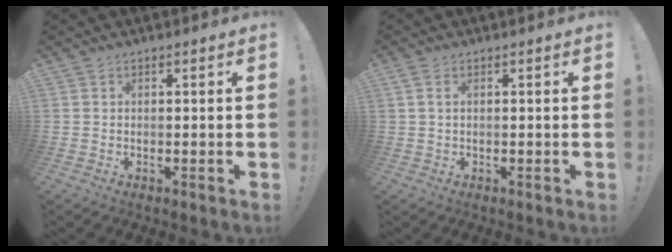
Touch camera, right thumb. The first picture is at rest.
{"total": 2.1, "force": [0.8, 0.9, 1.7], "torque": [-0.041, 0.005, 0.016]}